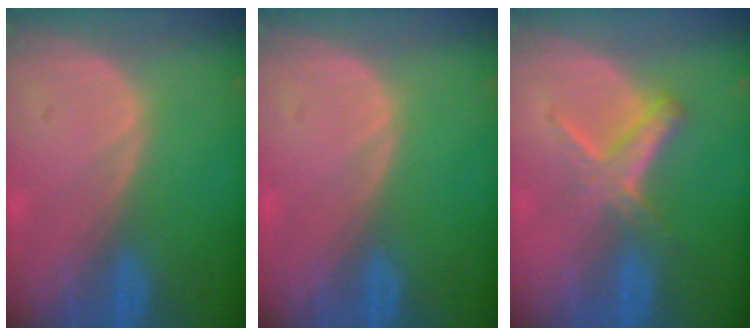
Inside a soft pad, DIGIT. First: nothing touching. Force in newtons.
{"total": 0.0}
{"total": 5.8, "press": 5.1, "slide": 2.9}